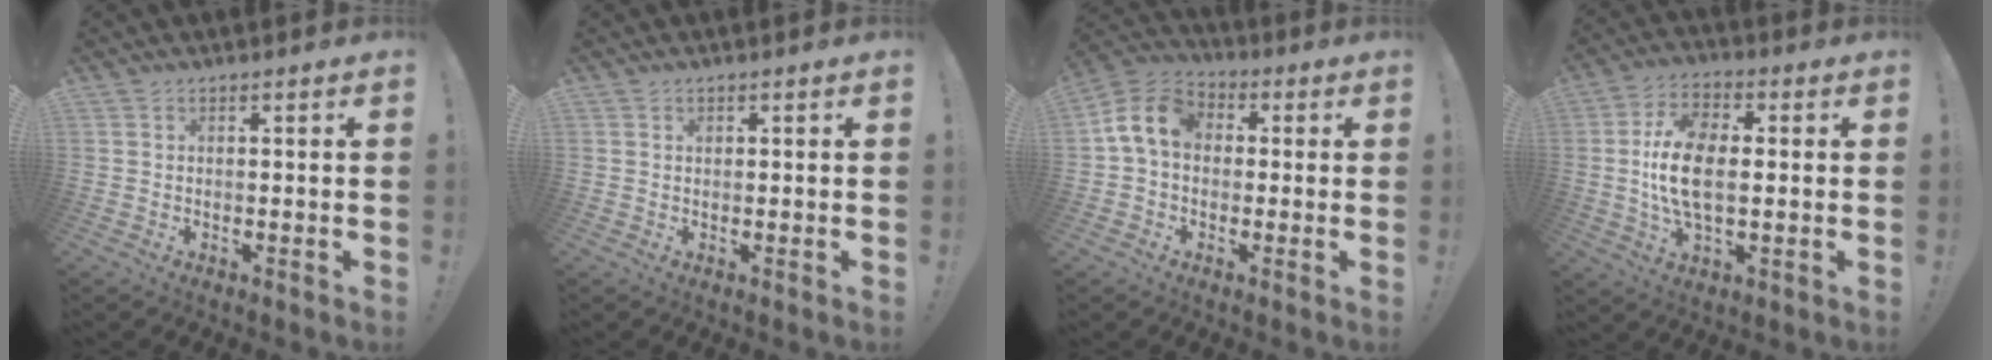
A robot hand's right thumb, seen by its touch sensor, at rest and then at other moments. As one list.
[{"total": 0.5, "force": [0.3, 0.4, -0.1], "torque": [0.005, -0.001, 0.006]}, {"total": 11.0, "force": [1.7, 8.1, 7.2], "torque": [-0.133, 0.016, 0.037]}, {"total": 13.9, "force": [0.2, 7.8, 11.5], "torque": [-0.214, 0.002, 0.002]}]